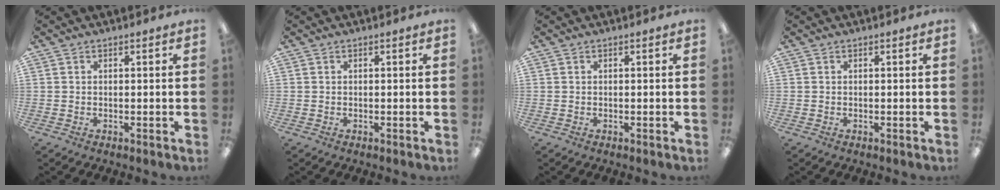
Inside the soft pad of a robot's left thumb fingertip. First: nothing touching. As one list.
[{"total": 0.0}, {"total": 0.0}, {"total": 0.0}]